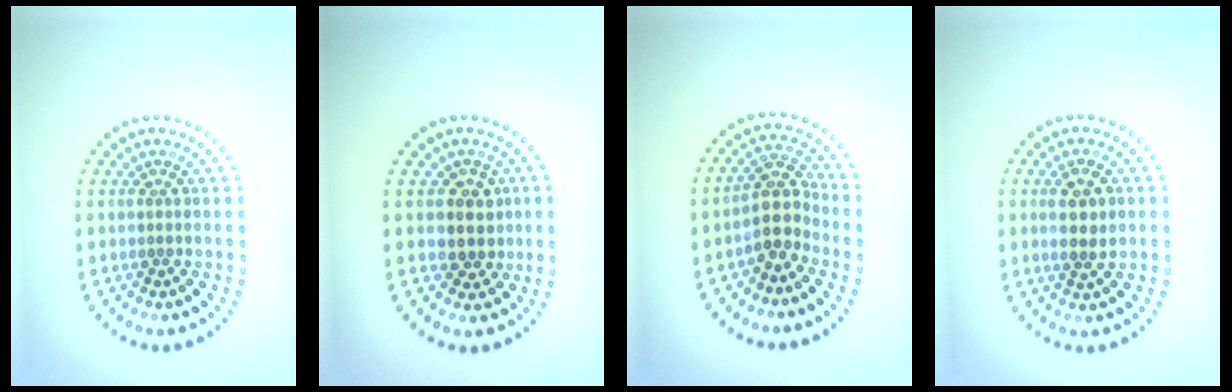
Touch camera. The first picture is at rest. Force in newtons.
{"total": 2.8, "press": 2.5, "slide": 1.3}
{"total": 3.4, "press": 2.8, "slide": 2.0}
{"total": 2.8, "press": 2.8, "slide": 0.6}